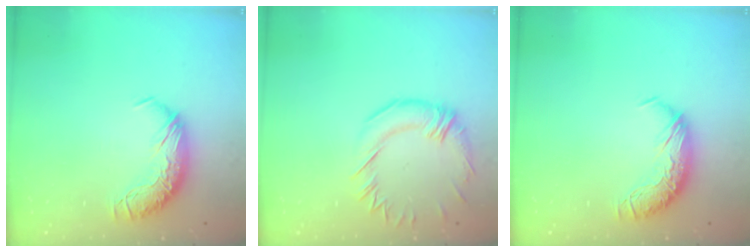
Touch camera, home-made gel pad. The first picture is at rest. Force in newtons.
{"total": 1.5, "press": 0.9, "slide": 1.1}
{"total": 0.0}